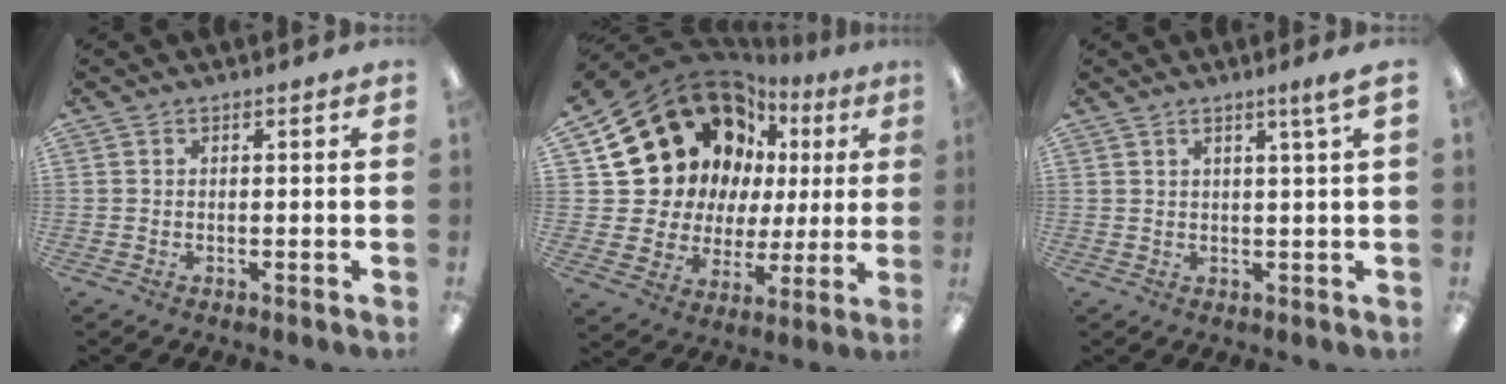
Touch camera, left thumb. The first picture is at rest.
{"total": 20.2, "force": [9.9, 15.3, 8.5], "torque": [-0.174, -0.056, 0.205]}
{"total": 3.1, "force": [2.0, -0.3, 2.4], "torque": [-0.042, -0.007, 0.032]}